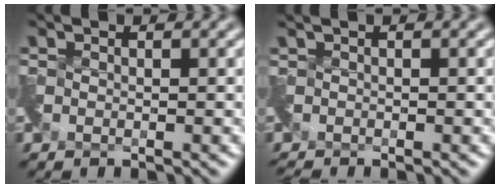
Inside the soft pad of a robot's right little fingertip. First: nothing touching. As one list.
[{"total": 1.2, "force": [-0.8, -0.1, 0.9], "torque": [-0.019, -0.008, -0.022]}]